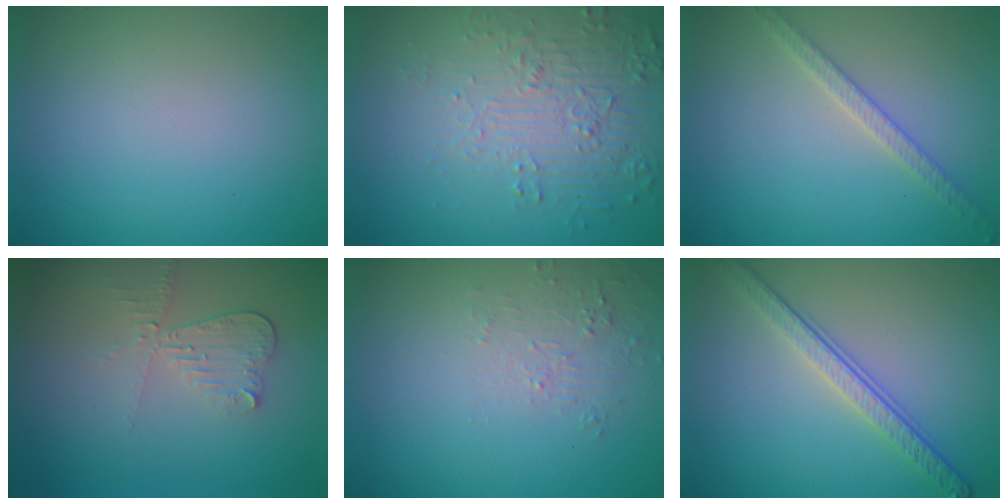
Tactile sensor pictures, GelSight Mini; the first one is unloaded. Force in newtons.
{"total": 6.0, "press": 3.9, "slide": 4.6}
{"total": 2.1, "press": 2.0, "slide": 0.6}
{"total": 2.5, "press": 2.3, "slide": 0.9}
{"total": 1.6, "press": 0.4, "slide": 1.6}
{"total": 4.2, "press": 3.0, "slide": 2.9}